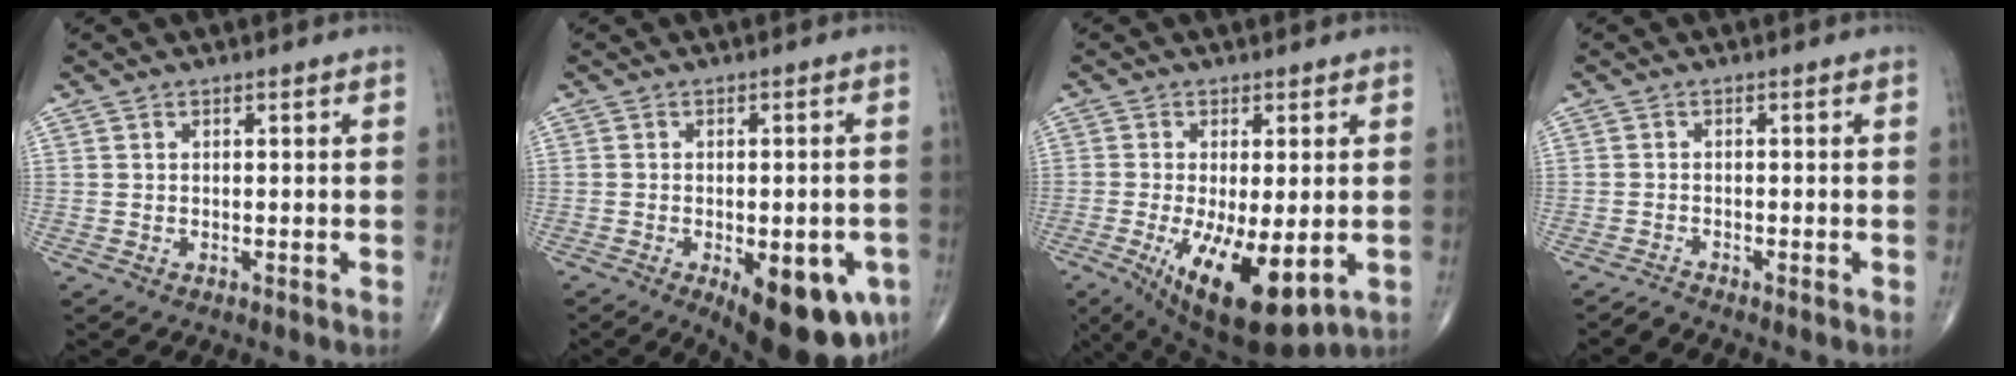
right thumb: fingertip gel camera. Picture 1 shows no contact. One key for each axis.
{"total": 15.9, "fx": -6.5, "fy": 6.7, "fz": 12.9, "tx": -0.125, "ty": 0.003, "tz": -0.071}
{"total": 14.4, "fx": -4.0, "fy": 5.3, "fz": 12.8, "tx": -0.218, "ty": -0.027, "tz": -0.047}
{"total": 1.3, "fx": -1.3, "fy": -0.3, "fz": -0.1, "tx": -0.002, "ty": -0.005, "tz": -0.028}